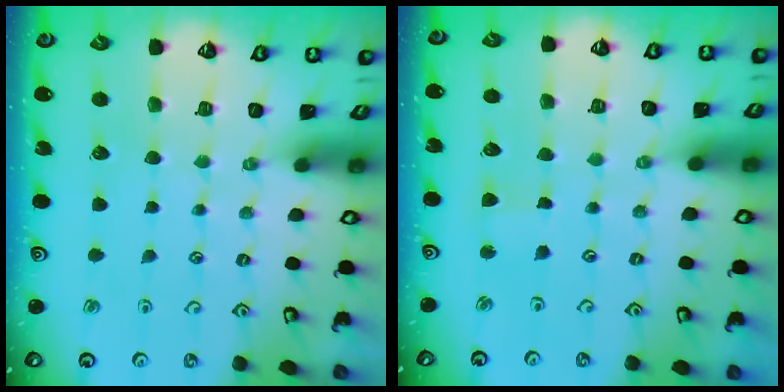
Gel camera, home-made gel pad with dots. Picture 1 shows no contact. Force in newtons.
{"total": 2.8, "press": 2.8, "slide": 0.3}